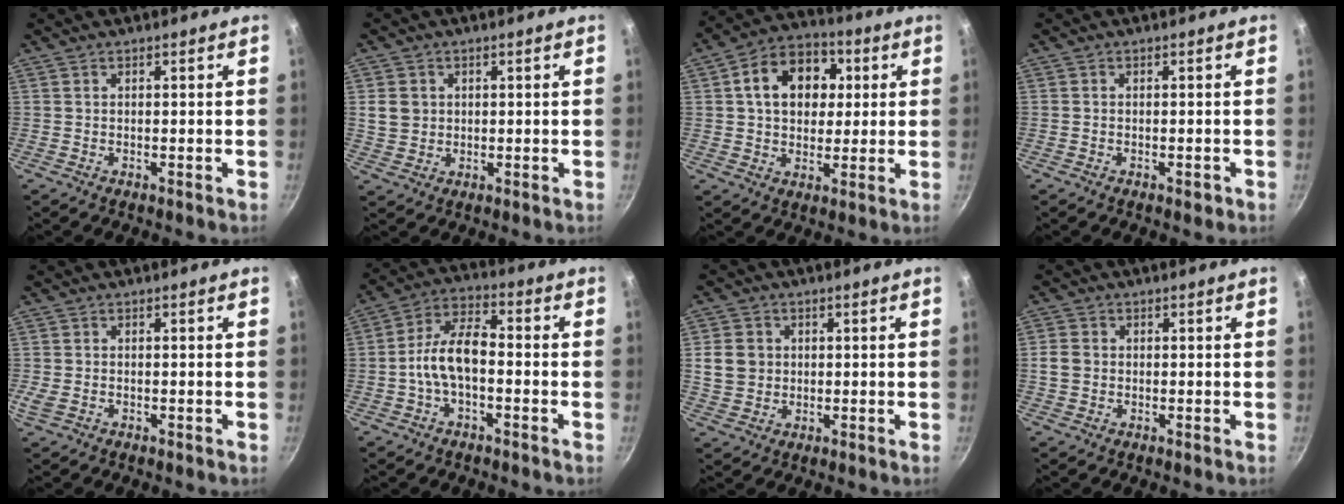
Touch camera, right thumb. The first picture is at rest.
{"total": 4.8, "force": [0.8, 4.2, 2.1], "torque": [-0.025, 0.001, 0.018]}
{"total": 14.0, "force": [3.2, 10.5, 8.8], "torque": [-0.107, 0.017, 0.037]}
{"total": 1.4, "force": [-0.7, 0.7, 0.9], "torque": [-0.015, 0.006, -0.008]}
{"total": 2.2, "force": [-0.6, 1.5, 1.5], "torque": [-0.035, 0.001, -0.010]}
{"total": 9.5, "force": [-2.0, 4.8, 7.9], "torque": [-0.136, 0.042, -0.048]}
{"total": 6.3, "force": [0.7, 5.6, 2.8], "torque": [-0.032, 0.001, 0.015]}
{"total": 3.3, "force": [-0.2, 2.8, 1.7], "torque": [-0.026, 0.008, -0.006]}